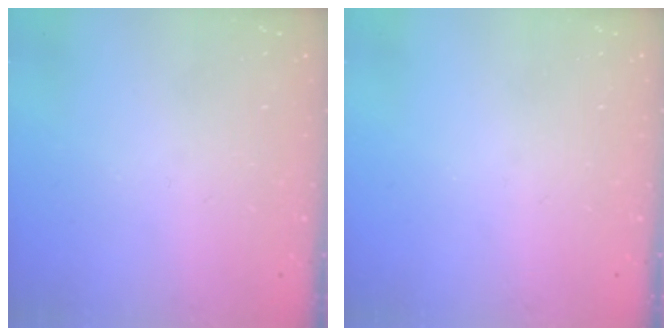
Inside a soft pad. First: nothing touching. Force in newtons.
{"total": 0.0}